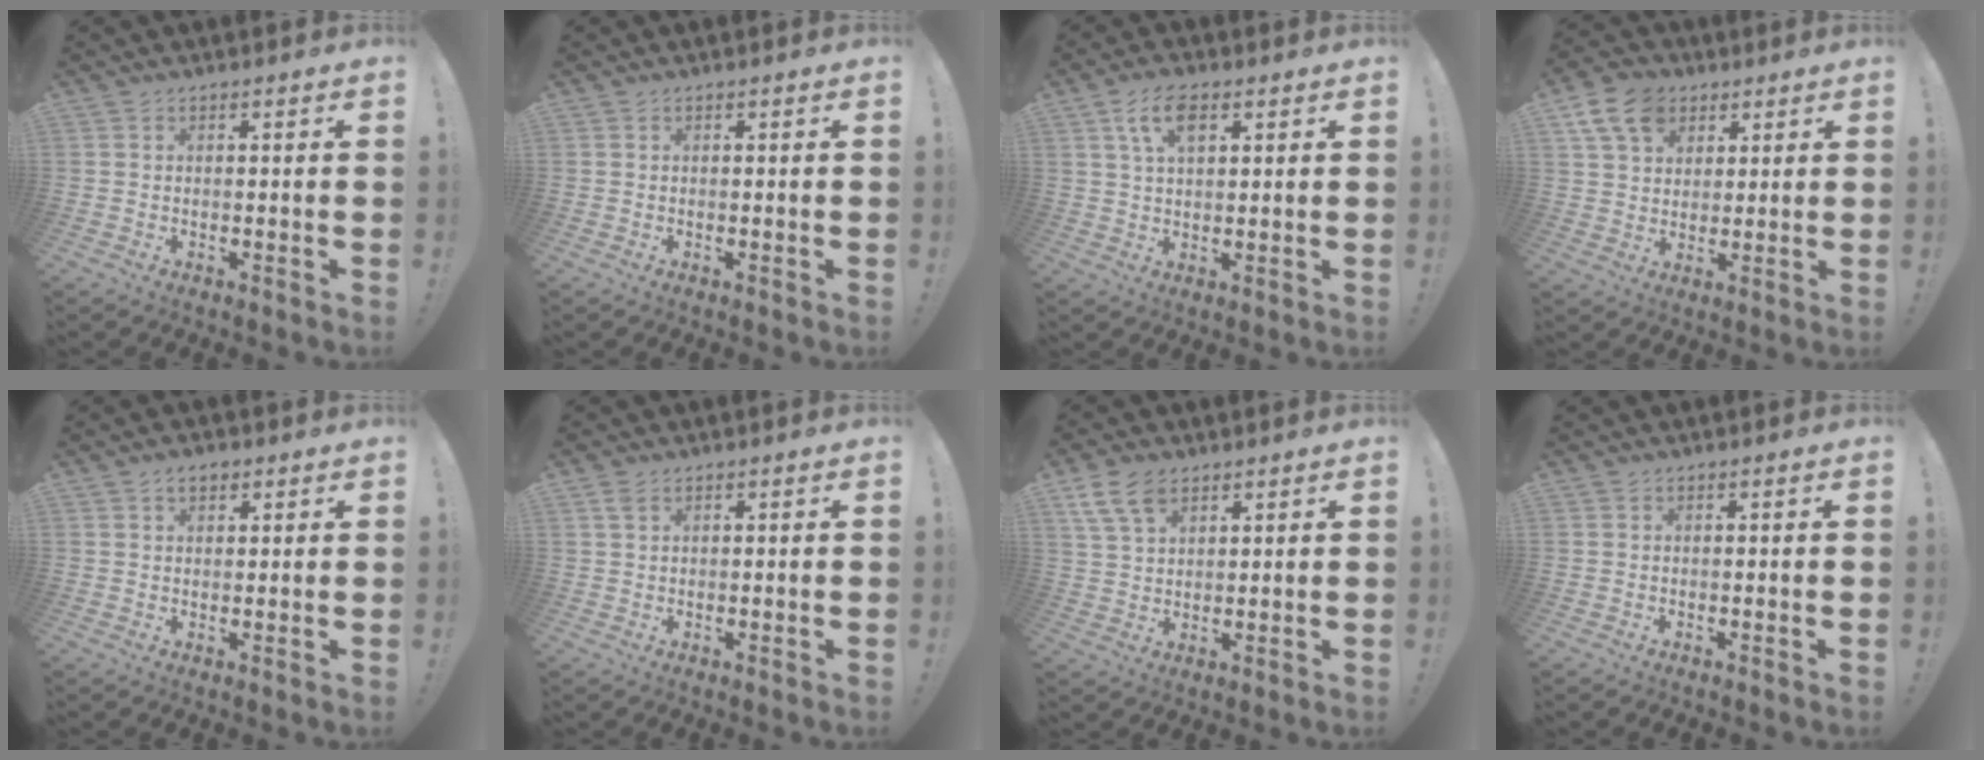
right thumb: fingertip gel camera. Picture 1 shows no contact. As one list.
[{"total": 0.0}, {"total": 7.8, "force": [3.4, 4.0, 5.8], "torque": [-0.109, 0.006, 0.062]}, {"total": 11.6, "force": [5.7, 8.0, 6.2], "torque": [-0.106, -0.012, 0.113]}, {"total": 3.0, "force": [1.6, 1.9, 1.8], "torque": [-0.030, 0.001, 0.028]}, {"total": 2.1, "force": [1.3, 1.1, 1.3], "torque": [-0.028, 0.001, 0.024]}, {"total": 8.5, "force": [5.1, 4.8, 4.8], "torque": [-0.093, -0.010, 0.101]}, {"total": 0.0}]